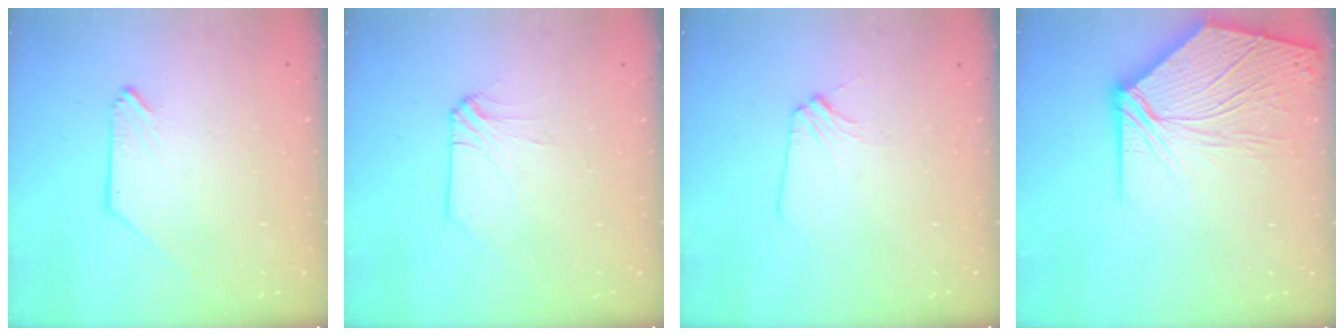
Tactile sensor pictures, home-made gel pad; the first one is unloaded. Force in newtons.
{"total": 2.8, "press": 2.7, "slide": 0.6}
{"total": 2.8, "press": 2.8, "slide": 0.6}
{"total": 16.2, "press": 16.0, "slide": 2.6}